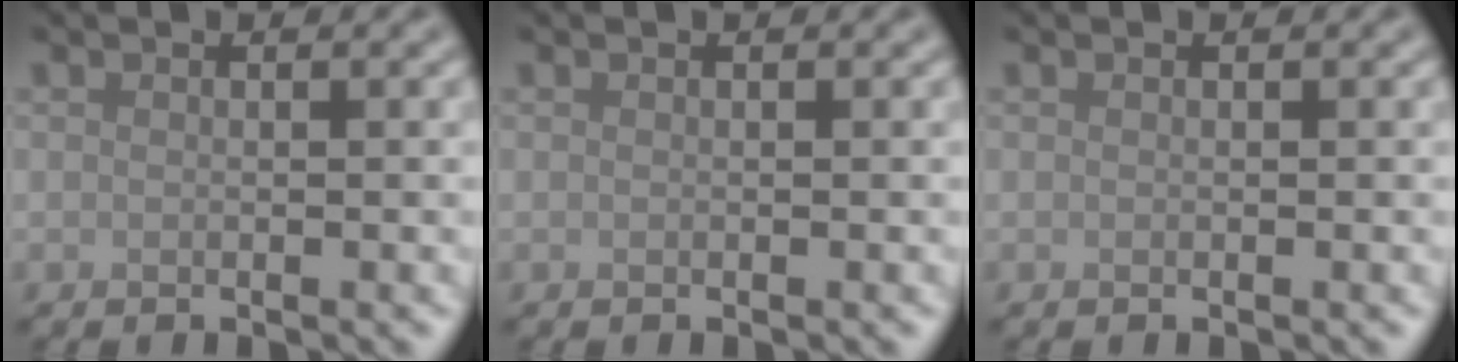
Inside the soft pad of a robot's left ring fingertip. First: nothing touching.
{"total": 0.0}
{"total": 0.0}